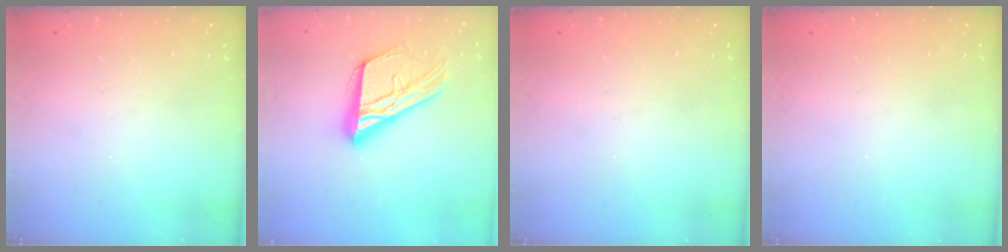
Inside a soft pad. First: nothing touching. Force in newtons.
{"total": 20.4, "press": 20.4, "slide": 1.8}
{"total": 0.0}
{"total": 0.0}